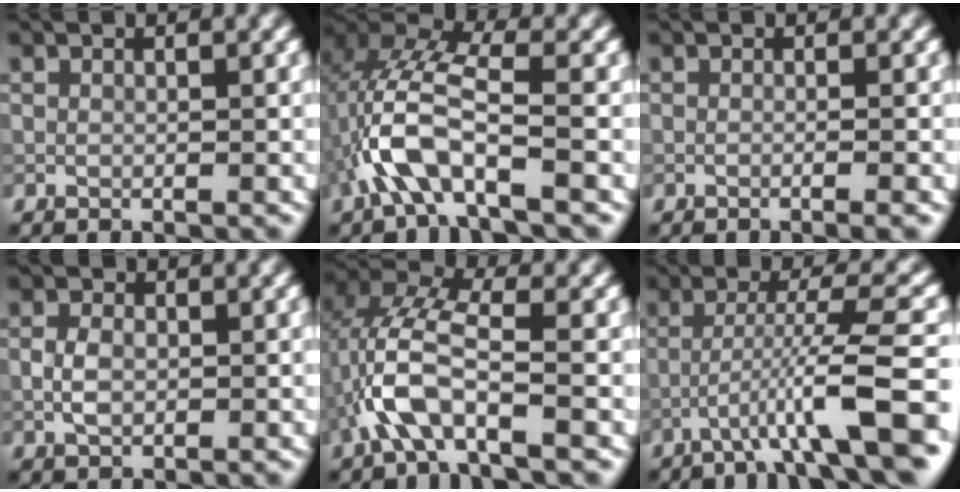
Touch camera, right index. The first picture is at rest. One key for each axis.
{"total": 6.8, "fx": -2.3, "fy": 2.4, "fz": 5.9, "tx": -0.129, "ty": 0.016, "tz": -0.051}
{"total": 1.9, "fx": -0.5, "fy": 0.6, "fz": 1.7, "tx": -0.011, "ty": -0.001, "tz": -0.017}
{"total": 2.3, "fx": -0.2, "fy": 1.6, "fz": 1.7, "tx": -0.036, "ty": 0.001, "tz": -0.006}
{"total": 6.1, "fx": -1.9, "fy": 2.2, "fz": 5.3, "tx": -0.113, "ty": 0.016, "tz": -0.043}
{"total": 7.6, "fx": -3.5, "fy": 0.7, "fz": 6.7, "tx": -0.116, "ty": 0.016, "tz": -0.061}